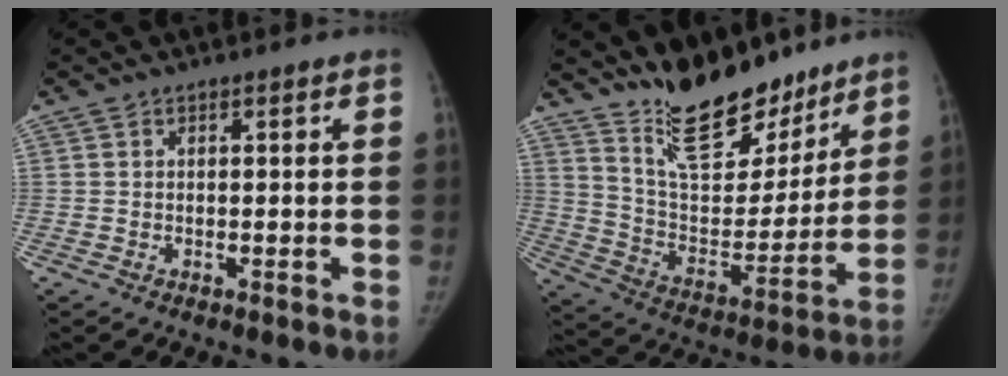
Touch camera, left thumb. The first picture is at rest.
{"total": 19.5, "force": [15.7, 7.9, 8.6], "torque": [-0.082, -0.107, 0.264]}